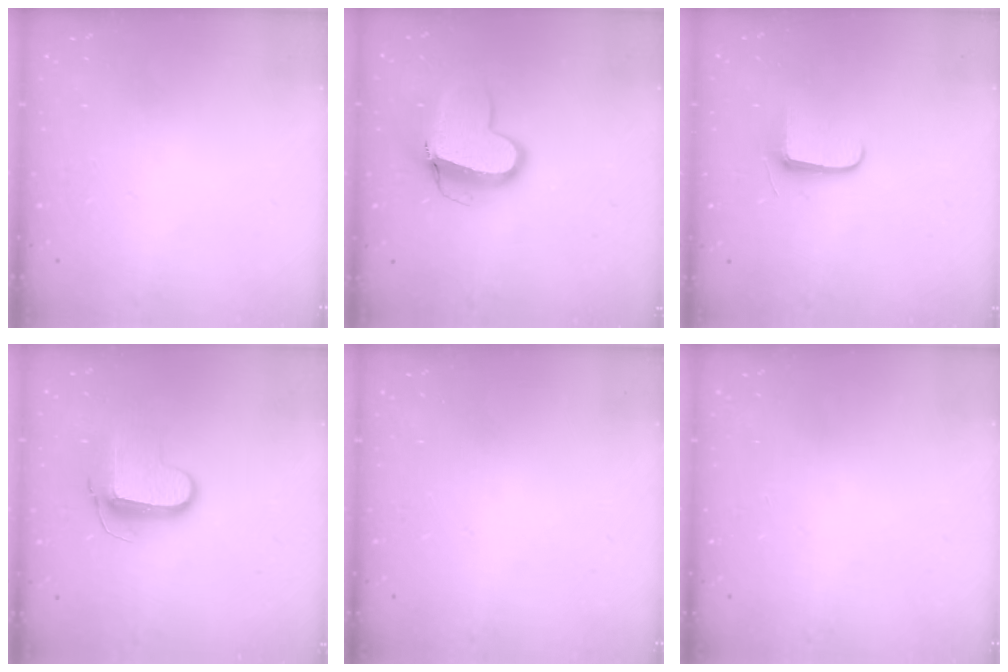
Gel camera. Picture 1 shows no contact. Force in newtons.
{"total": 12.4, "press": 12.3, "slide": 1.7}
{"total": 6.8, "press": 6.7, "slide": 0.9}
{"total": 10.3, "press": 10.3, "slide": 1.1}
{"total": 0.0}
{"total": 0.0}